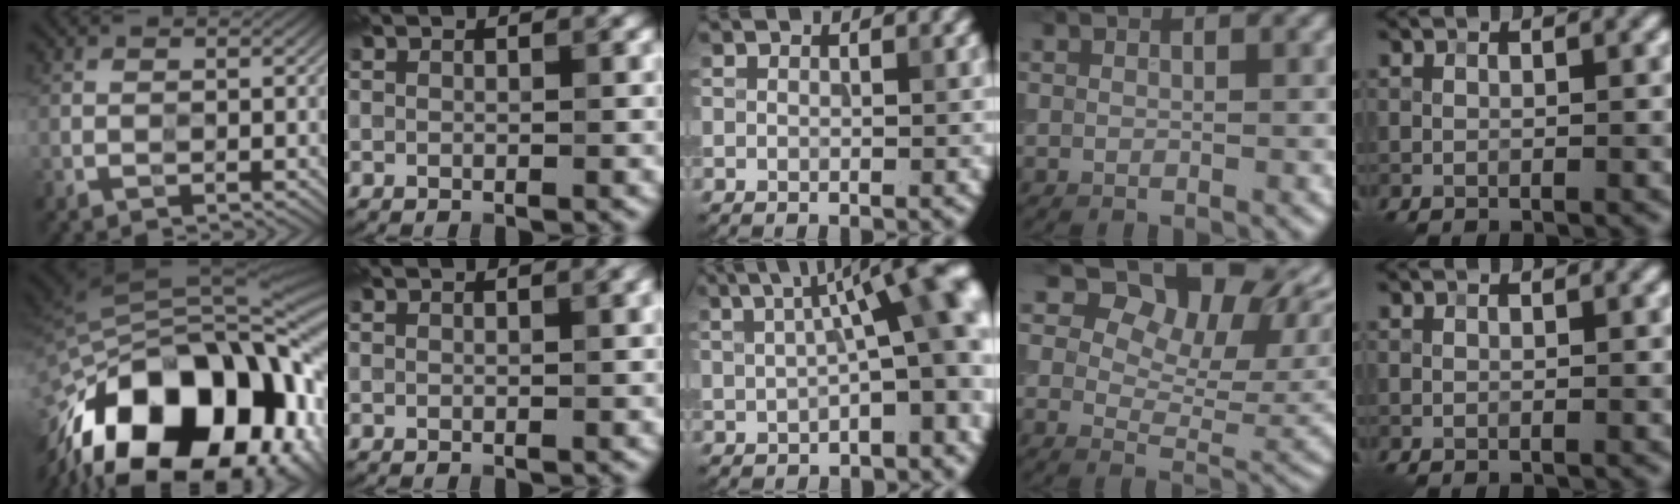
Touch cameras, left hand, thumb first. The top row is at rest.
{"thumb": {"total": 21.3, "force": [-11.0, 12.0, 13.7], "torque": [-0.253, -0.033, -0.155]}, "index": {"total": 1.2, "force": [0.5, 0.3, 1.0], "torque": [-0.008, 0.008, 0.005]}, "middle": {"total": 11.0, "force": [1.6, 3.6, 10.3], "torque": [-0.120, 0.025, 0.018]}, "ring": {"total": 11.5, "force": [5.8, 6.9, 7.1], "torque": [-0.095, 0.006, 0.093]}}